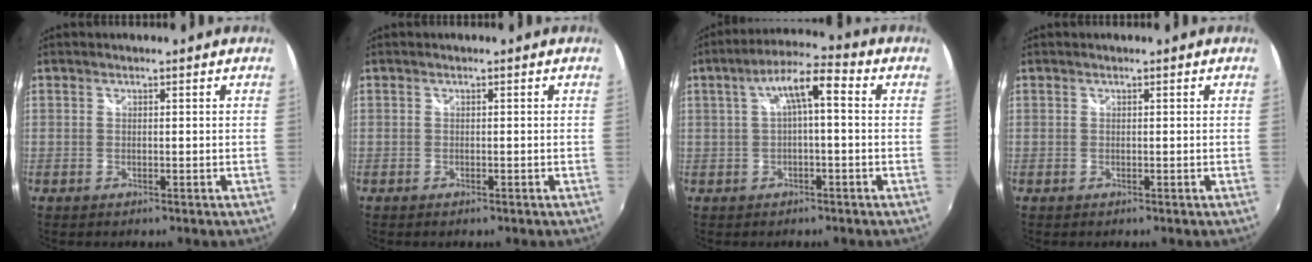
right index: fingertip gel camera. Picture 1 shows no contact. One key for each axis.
{"total": 0.6, "fx": -0.5, "fy": 0.3, "fz": 0.3, "tx": -0.006, "ty": -0.004, "tz": -0.010}
{"total": 7.3, "fx": 0.8, "fy": 1.8, "fz": 7.0, "tx": -0.133, "ty": 0.022, "tz": 0.017}
{"total": 0.0}